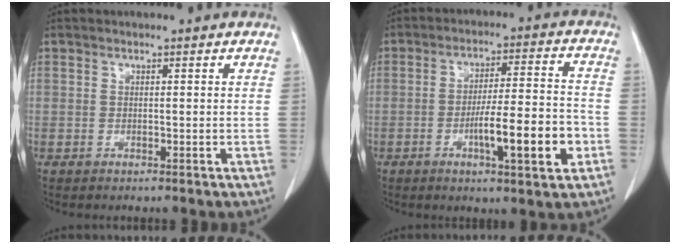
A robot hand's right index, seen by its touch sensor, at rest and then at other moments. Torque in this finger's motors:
{"motor_torque": [0.82, -0.33, 0.30, 0.15]}